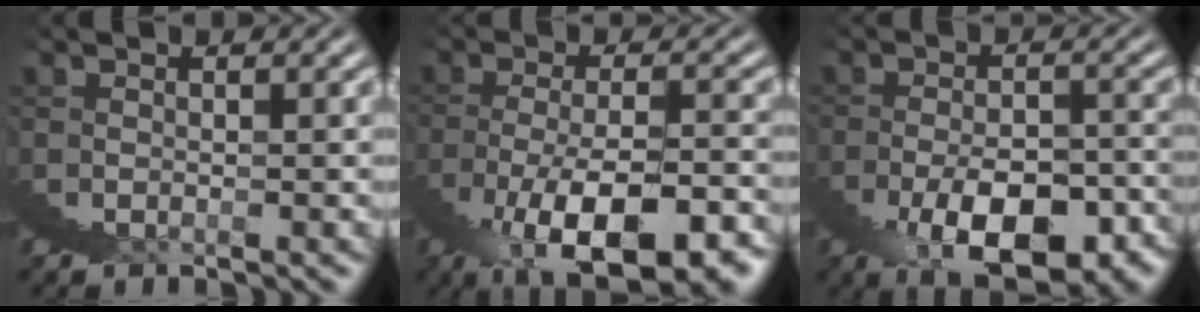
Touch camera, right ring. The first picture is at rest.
{"total": 7.3, "force": [-2.1, 2.9, 6.4], "torque": [-0.114, -0.016, -0.016]}
{"total": 5.9, "force": [-2.7, 1.6, 5.0], "torque": [-0.066, 0.007, -0.042]}